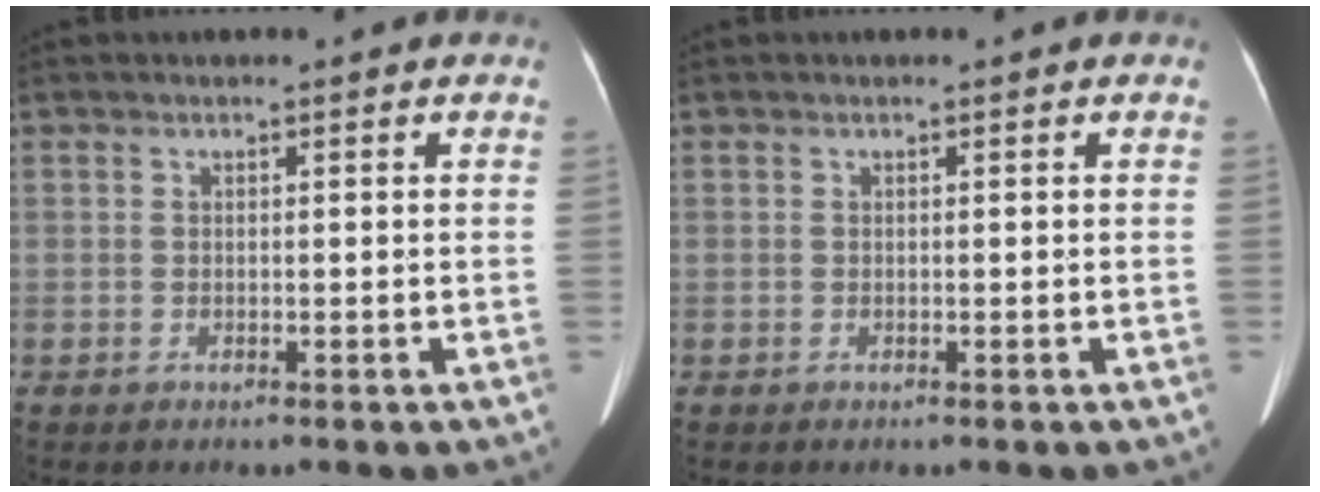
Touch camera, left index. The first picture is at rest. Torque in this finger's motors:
{"motor_torque": [0.02, 0.05, 0.00, 0.01]}